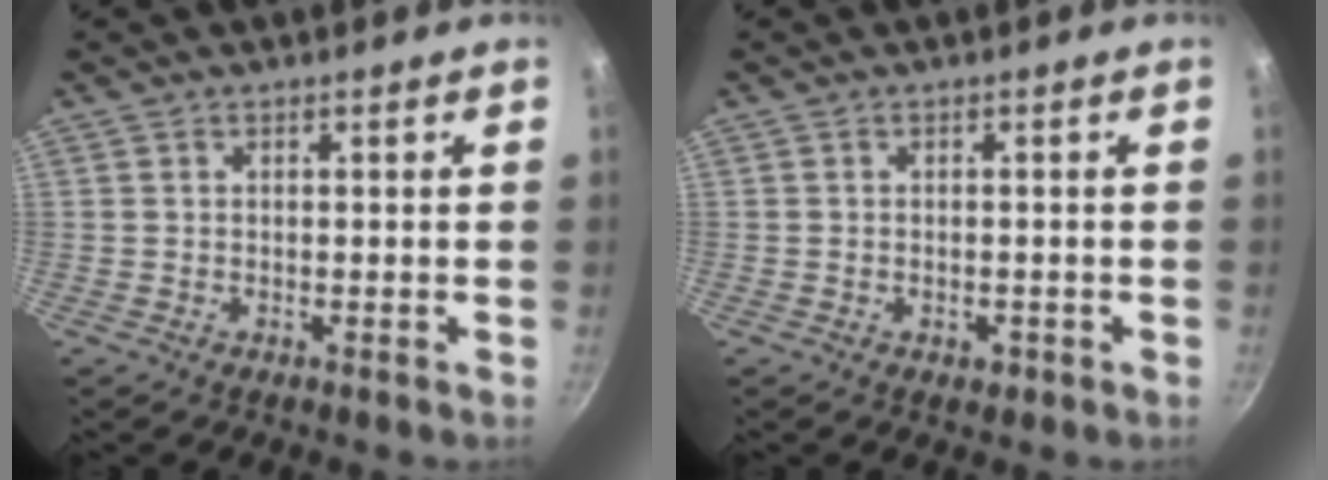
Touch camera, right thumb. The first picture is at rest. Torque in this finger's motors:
{"motor_torque": [-0.13, 0.22, 0.11, 0.36, 0.03]}